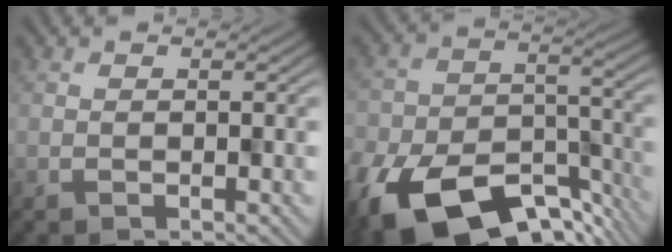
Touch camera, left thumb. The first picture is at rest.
{"total": 15.9, "force": [-10.3, 8.5, 8.7], "torque": [-0.200, -0.052, -0.151]}